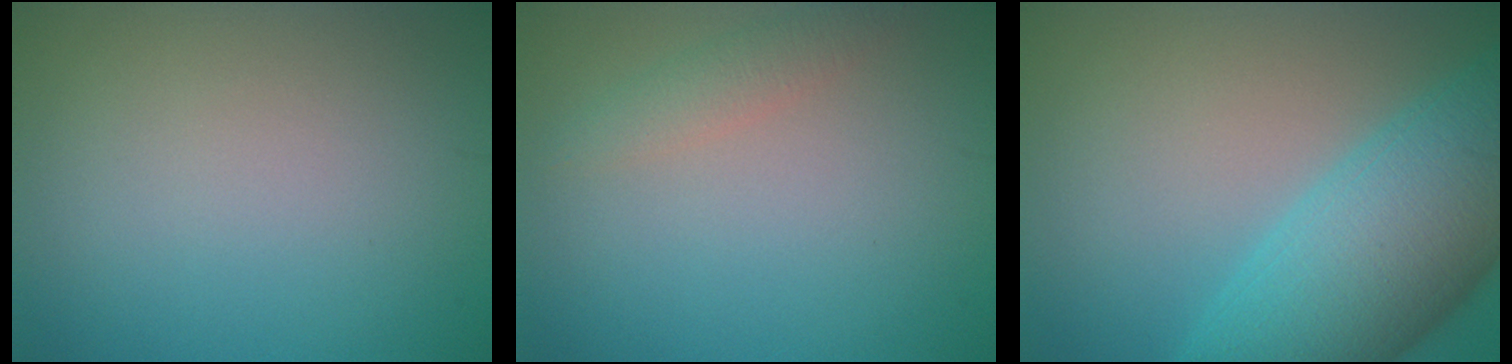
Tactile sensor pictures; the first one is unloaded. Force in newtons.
{"total": 1.7, "press": 1.7, "slide": 0.1}
{"total": 10.6, "press": 10.6, "slide": 0.3}